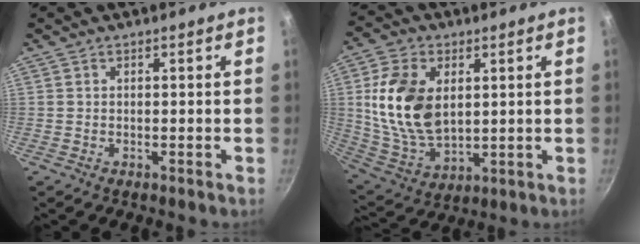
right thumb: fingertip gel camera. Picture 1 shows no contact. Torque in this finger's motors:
{"motor_torque": [0.36, 0.51, 1.70, 0.03, 0.43]}